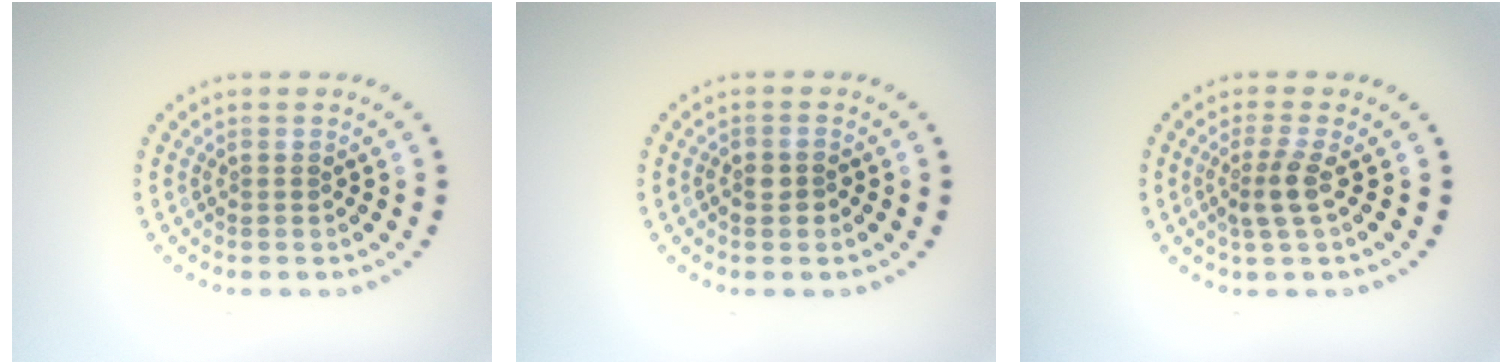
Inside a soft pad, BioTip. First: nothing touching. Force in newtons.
{"total": 1.5, "press": 1.4, "slide": 0.5}
{"total": 2.3, "press": 1.7, "slide": 1.5}